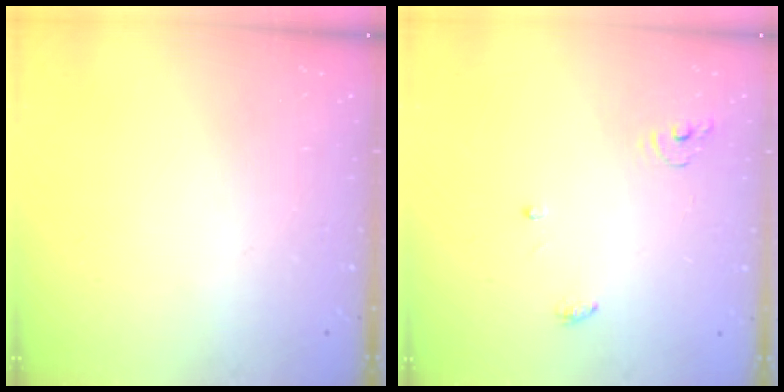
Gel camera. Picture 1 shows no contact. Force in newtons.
{"total": 3.9, "press": 3.9, "slide": 0.2}